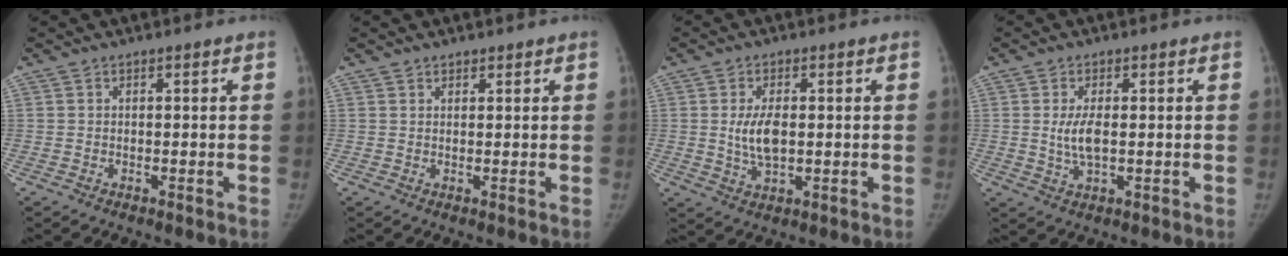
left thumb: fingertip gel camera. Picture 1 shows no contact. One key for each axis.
{"total": 1.1, "fx": 0.9, "fy": 0.7, "fz": -0.1, "tx": 0.020, "ty": -0.005, "tz": 0.008}
{"total": 5.9, "fx": 0.2, "fy": 3.2, "fz": 5.0, "tx": -0.088, "ty": -0.004, "tz": 0.007}
{"total": 4.4, "fx": 0.2, "fy": 2.1, "fz": 3.8, "tx": -0.074, "ty": -0.007, "tz": 0.005}